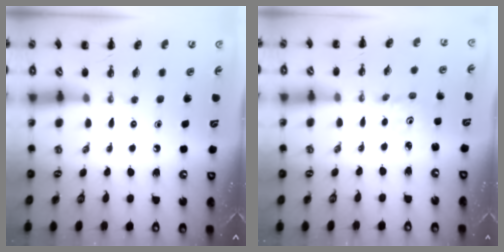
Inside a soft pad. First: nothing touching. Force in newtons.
{"total": 1.2, "press": 1.1, "slide": 0.4}